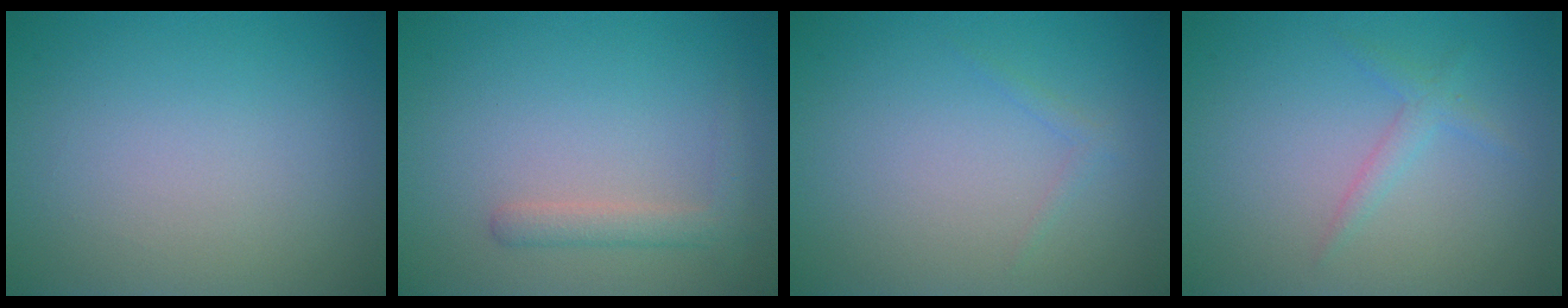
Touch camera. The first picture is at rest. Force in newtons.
{"total": 1.9, "press": 1.9, "slide": 0.1}
{"total": 0.7, "press": 0.7, "slide": 0.1}
{"total": 1.4, "press": 1.4, "slide": 0.0}